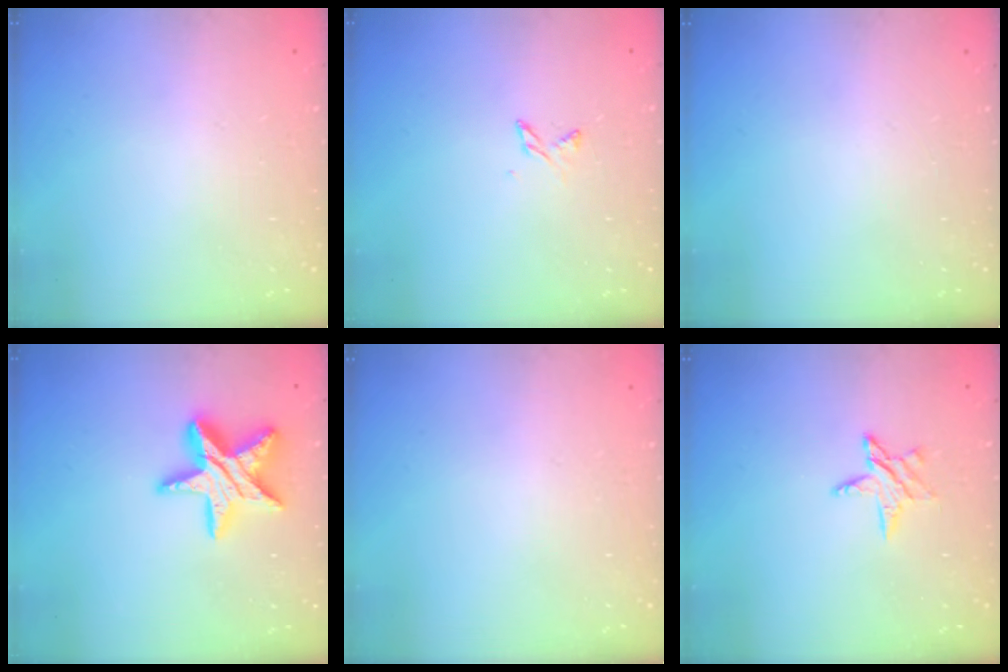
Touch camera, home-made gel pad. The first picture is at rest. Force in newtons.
{"total": 2.7, "press": 2.7, "slide": 0.4}
{"total": 0.0}
{"total": 17.9, "press": 17.8, "slide": 1.3}
{"total": 0.0}
{"total": 4.8, "press": 4.8, "slide": 0.5}